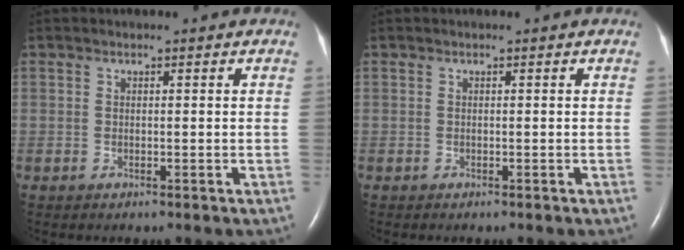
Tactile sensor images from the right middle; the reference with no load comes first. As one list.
[{"total": 0.0}]